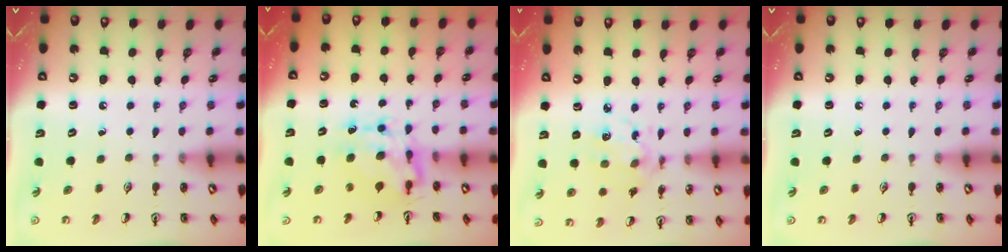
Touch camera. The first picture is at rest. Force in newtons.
{"total": 7.8, "press": 7.7, "slide": 0.9}
{"total": 7.1, "press": 7.1, "slide": 0.3}
{"total": 0.0}